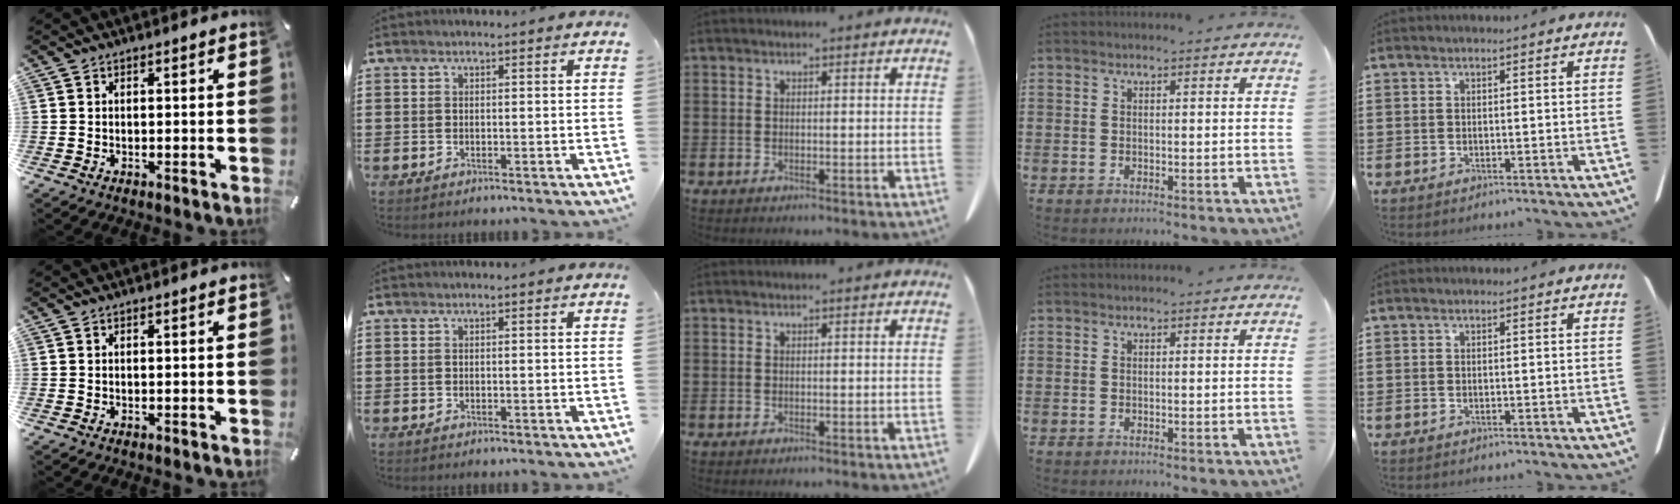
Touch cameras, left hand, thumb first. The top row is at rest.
{}